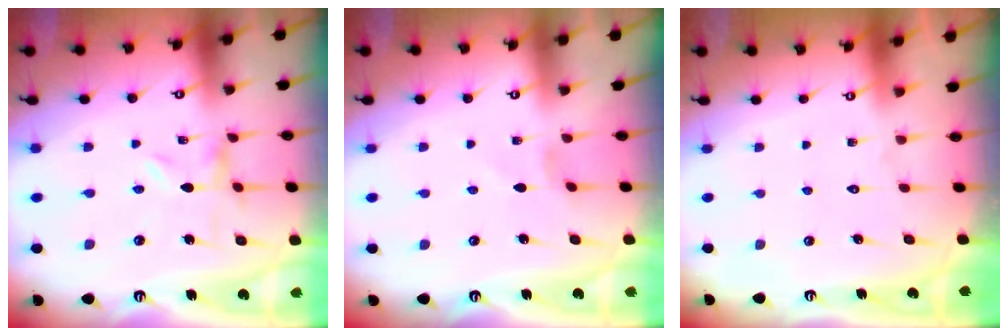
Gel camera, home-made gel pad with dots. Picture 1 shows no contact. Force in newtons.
{"total": 1.9, "press": 1.9, "slide": 0.4}
{"total": 1.6, "press": 1.6, "slide": 0.1}